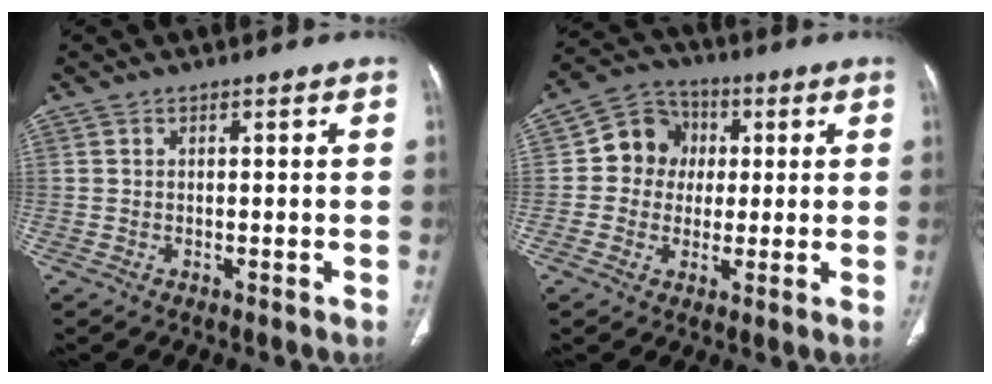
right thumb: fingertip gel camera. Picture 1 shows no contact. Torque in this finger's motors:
{"motor_torque": [-0.51, 0.54, 0.10, -0.35, 0.00]}